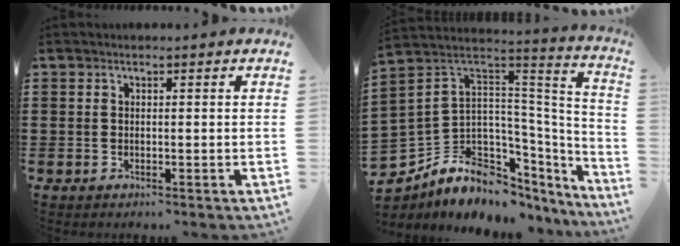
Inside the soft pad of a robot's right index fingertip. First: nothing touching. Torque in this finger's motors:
{"motor_torque": [-2.14, 0.00, 0.08, -0.21]}